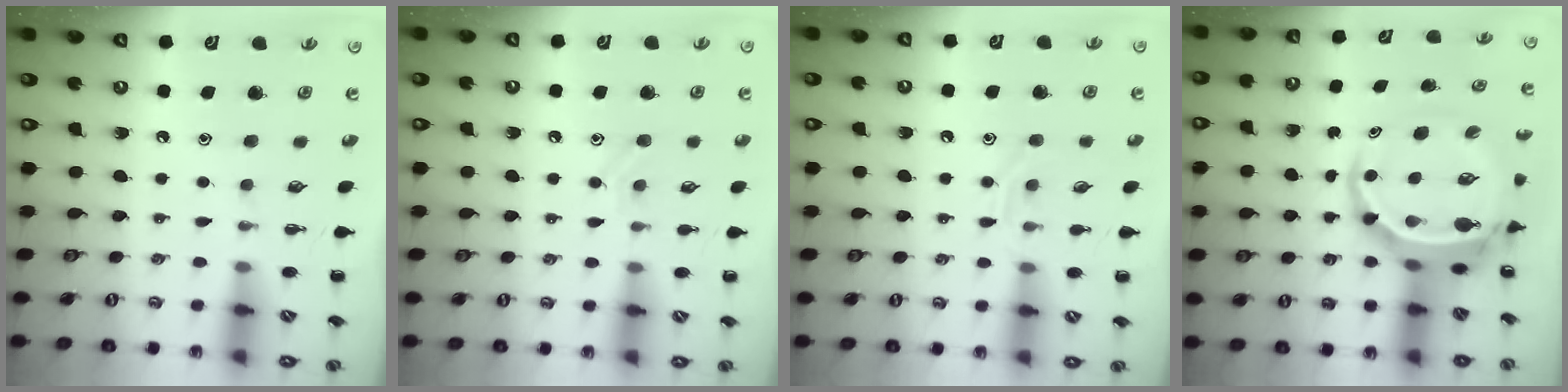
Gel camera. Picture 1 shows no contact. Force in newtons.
{"total": 7.4, "press": 7.2, "slide": 1.4}
{"total": 7.0, "press": 6.9, "slide": 1.0}
{"total": 7.2, "press": 6.9, "slide": 2.2}